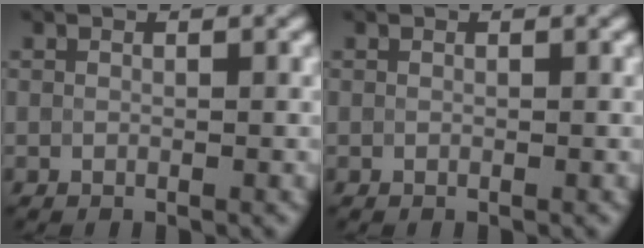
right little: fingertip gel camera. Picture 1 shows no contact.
{"total": 0.0}